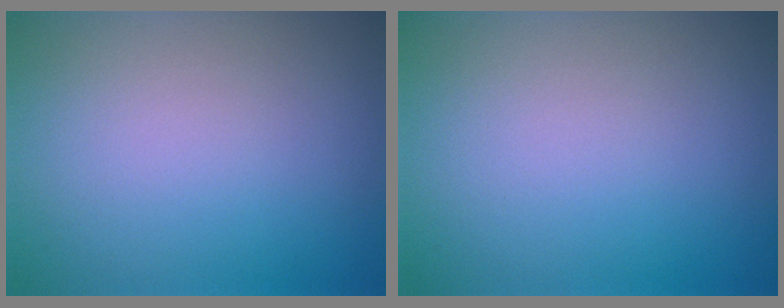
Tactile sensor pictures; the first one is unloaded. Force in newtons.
{"total": 0.0}